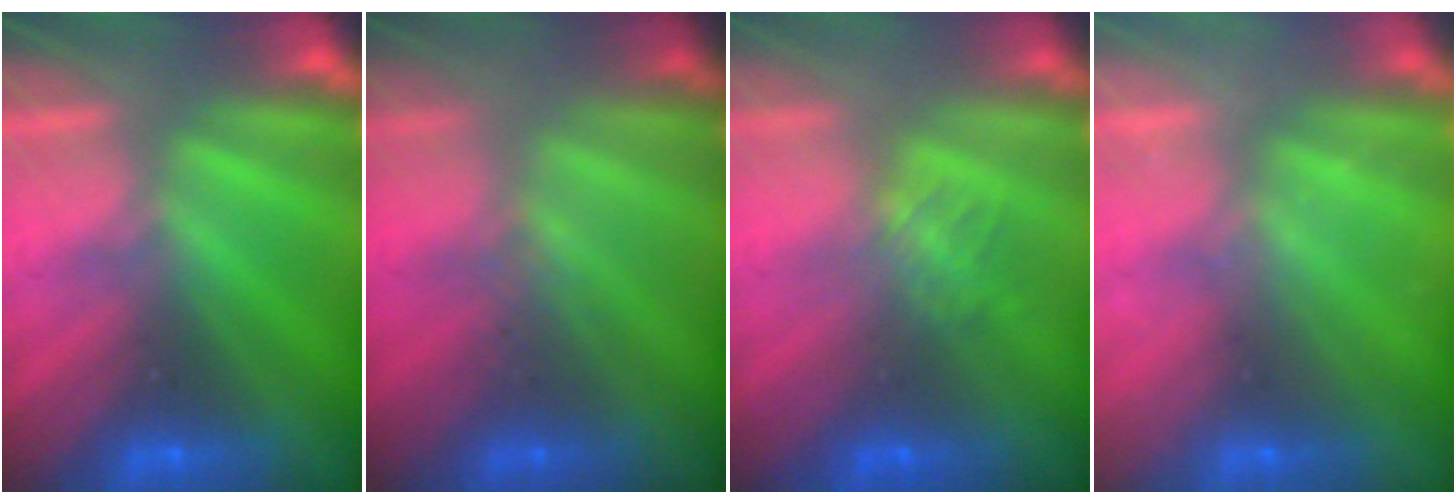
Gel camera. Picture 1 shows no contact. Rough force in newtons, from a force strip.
{"total": 2.6}
{"total": 1.3}
{"total": 2.2}